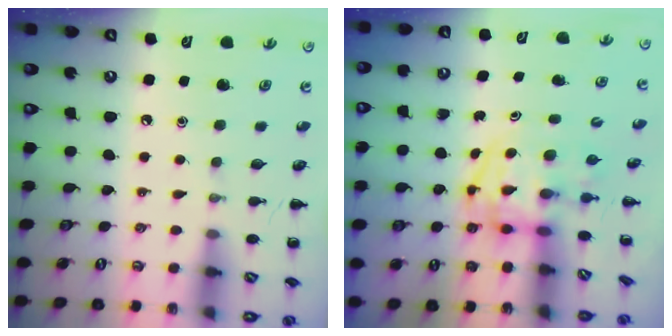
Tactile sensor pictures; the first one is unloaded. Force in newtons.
{"total": 3.7, "press": 3.7, "slide": 0.6}